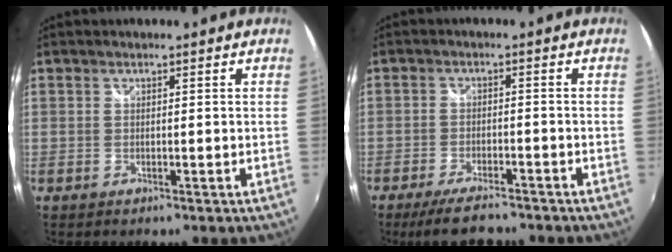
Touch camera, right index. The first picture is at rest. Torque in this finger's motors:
{"motor_torque": [0.71, -0.61, 0.30, 0.03]}